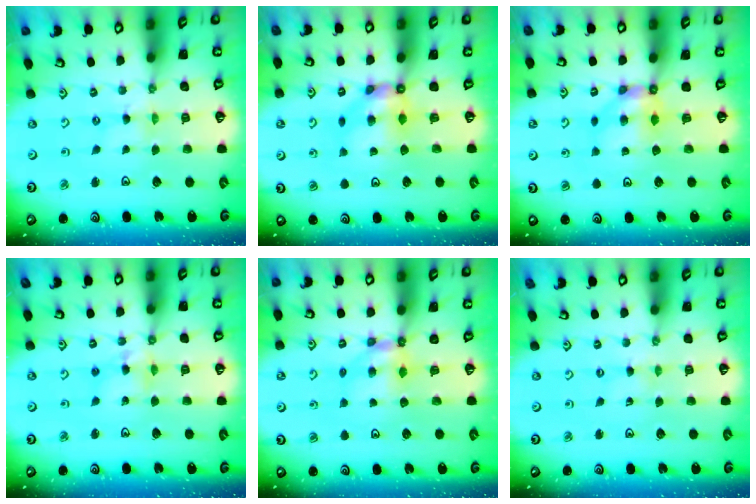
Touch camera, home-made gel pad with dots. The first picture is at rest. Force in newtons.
{"total": 6.6, "press": 6.6, "slide": 0.6}
{"total": 6.5, "press": 6.5, "slide": 0.2}
{"total": 7.1, "press": 7.1, "slide": 0.7}
{"total": 6.3, "press": 6.3, "slide": 0.6}
{"total": 0.0}